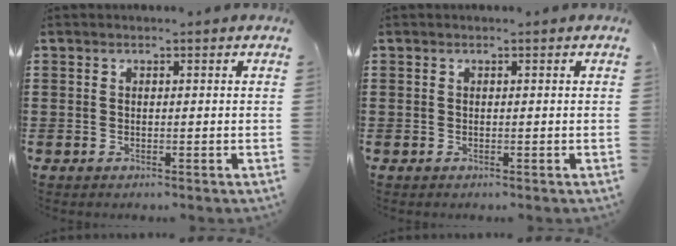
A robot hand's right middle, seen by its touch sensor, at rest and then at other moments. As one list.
[{"total": 0.0}]